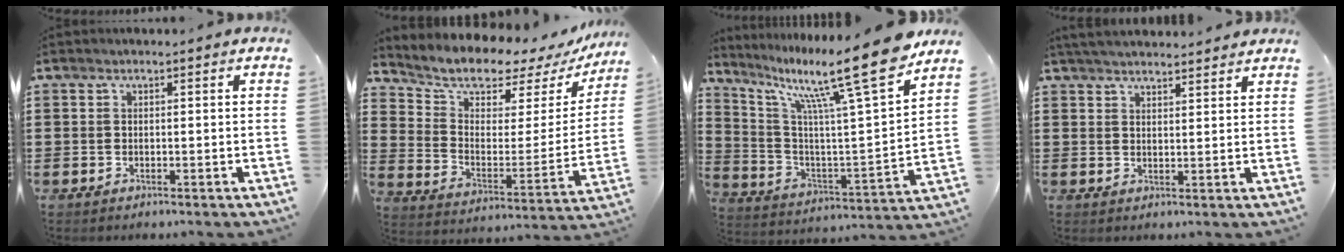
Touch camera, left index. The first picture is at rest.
{"total": 6.7, "force": [6.1, 2.2, 1.5], "torque": [-0.054, -0.056, 0.099]}
{"total": 16.4, "force": [11.8, 1.0, 11.3], "torque": [-0.219, -0.073, 0.183]}
{"total": 3.3, "force": [3.3, 0.4, 0.3], "torque": [-0.015, -0.004, 0.063]}